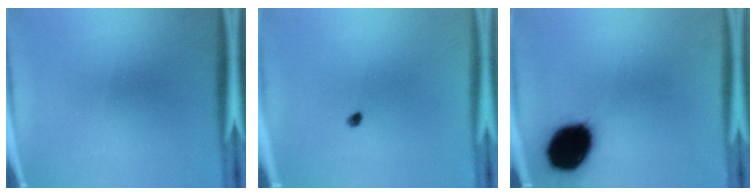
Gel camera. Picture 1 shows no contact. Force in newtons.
{"total": 0.9}
{"total": 18.3}